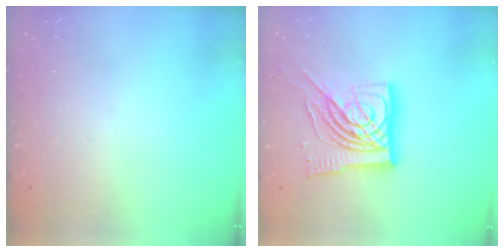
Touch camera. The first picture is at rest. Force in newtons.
{"total": 18.2, "press": 18.1, "slide": 1.9}